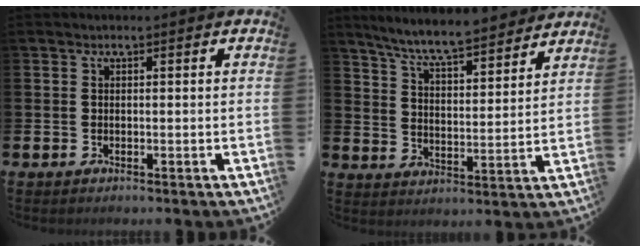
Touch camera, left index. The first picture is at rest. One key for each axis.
{"total": 7.4, "fx": 7.0, "fy": 0.4, "fz": 2.4, "tx": -0.070, "ty": -0.047, "tz": 0.121}